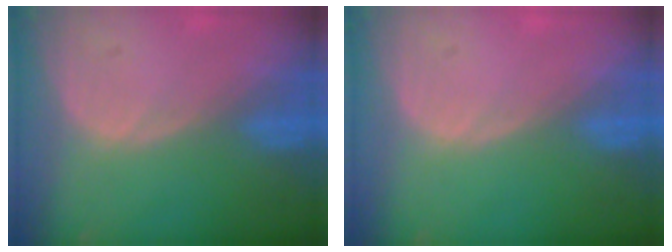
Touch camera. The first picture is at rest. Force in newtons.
{"total": 0.0}